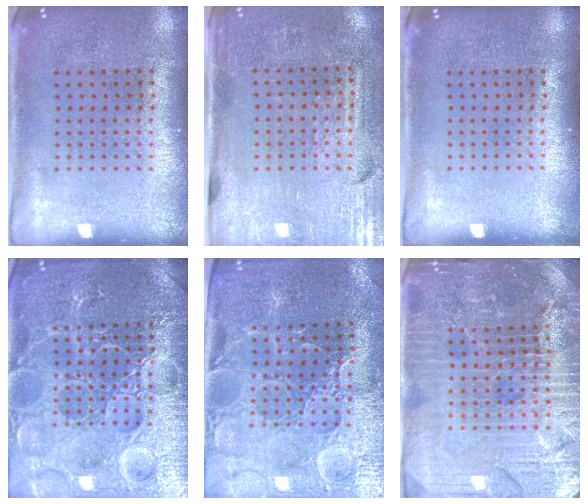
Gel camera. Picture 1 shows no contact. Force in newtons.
{"total": 3.4, "press": 3.1, "slide": 1.4}
{"total": 0.0}
{"total": 7.4, "press": 7.4, "slide": 0.9}
{"total": 3.4, "press": 3.4, "slide": 0.5}
{"total": 5.0, "press": 4.7, "slide": 2.0}